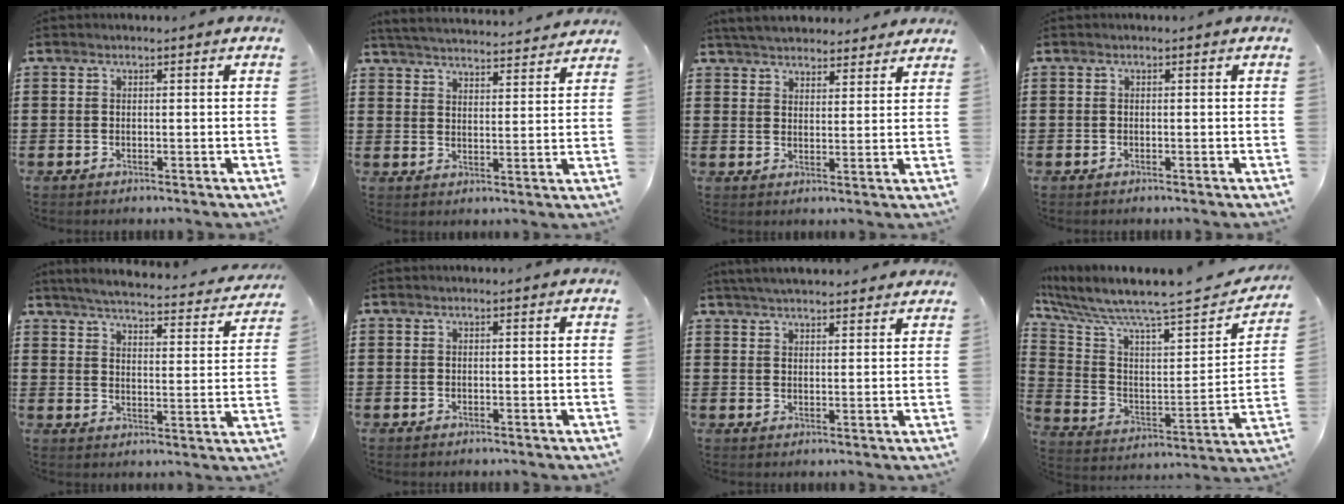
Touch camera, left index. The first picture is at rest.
{"total": 4.5, "force": [4.5, -0.3, 0.6], "torque": [-0.031, -0.031, 0.076]}
{"total": 4.6, "force": [4.5, 0.8, 0.7], "torque": [-0.030, -0.013, 0.083]}
{"total": 0.0}
{"total": 4.3, "force": [4.0, -0.2, 1.4], "torque": [-0.049, -0.034, 0.064]}
{"total": 0.0}
{"total": 3.5, "force": [3.4, 0.1, 0.7], "torque": [-0.024, -0.007, 0.063]}
{"total": 6.9, "force": [6.0, 0.6, 3.4], "torque": [-0.100, -0.062, 0.094]}